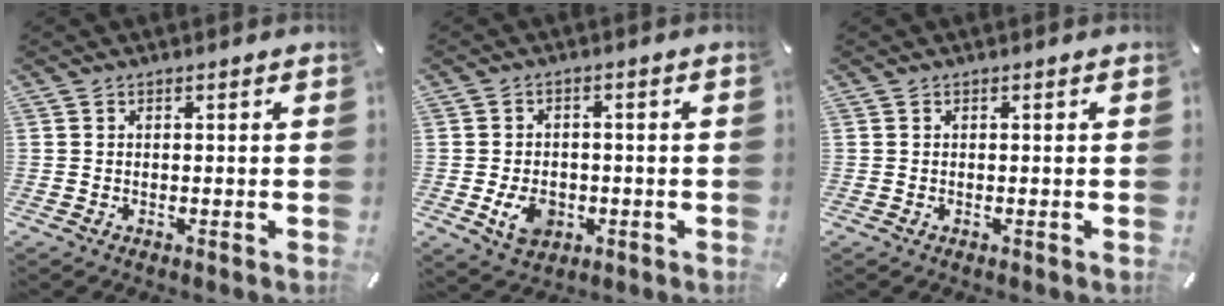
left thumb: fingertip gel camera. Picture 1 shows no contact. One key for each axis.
{"total": 6.9, "fx": -1.9, "fy": 5.4, "fz": 3.9, "tx": -0.073, "ty": 0.000, "tz": -0.035}
{"total": 0.0}